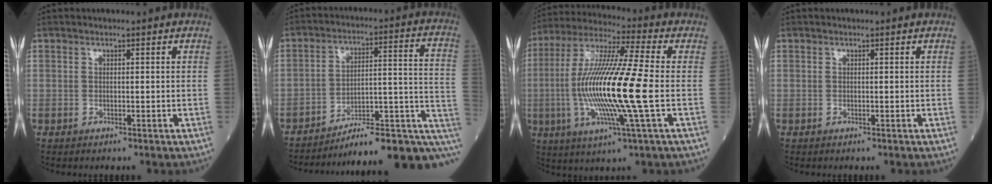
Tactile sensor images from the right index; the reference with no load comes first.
{"total": 17.9, "force": [-11.4, 3.7, 13.3], "torque": [-0.112, 0.061, -0.152]}
{"total": 18.1, "force": [-2.3, 0.0, 18.0], "torque": [-0.364, -0.007, -0.053]}
{"total": 0.0}